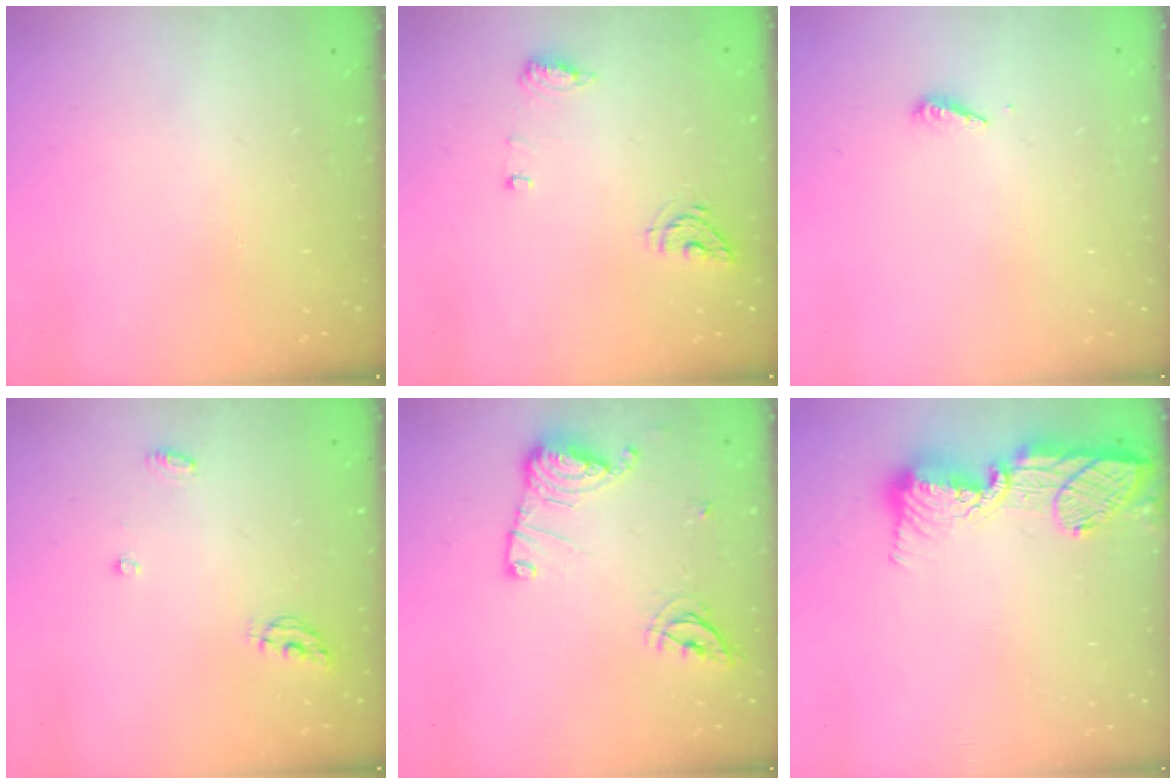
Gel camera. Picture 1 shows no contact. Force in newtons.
{"total": 6.9, "press": 6.7, "slide": 1.7}
{"total": 2.8, "press": 2.8, "slide": 0.2}
{"total": 4.9, "press": 4.8, "slide": 0.4}
{"total": 12.8, "press": 12.8, "slide": 0.5}
{"total": 16.3, "press": 16.3, "slide": 1.3}